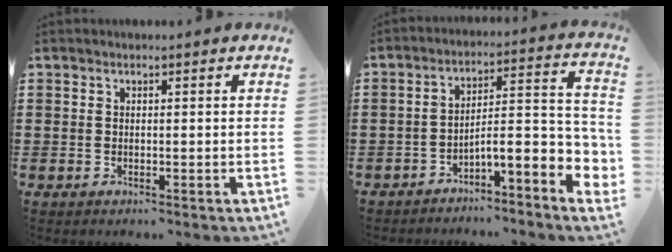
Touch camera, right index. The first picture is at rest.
{"total": 7.2, "force": [-4.1, 1.4, 5.8], "torque": [-0.094, -0.024, -0.082]}